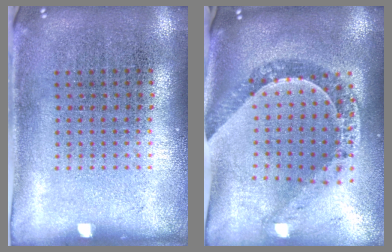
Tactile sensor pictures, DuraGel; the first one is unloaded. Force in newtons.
{"total": 1.1, "press": 1.1, "slide": 0.3}